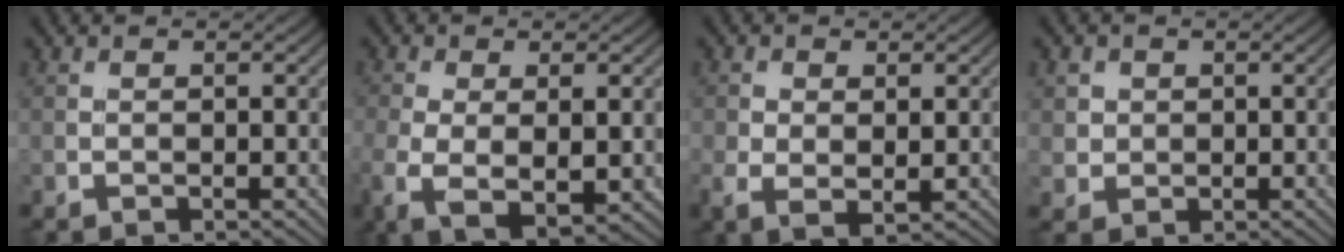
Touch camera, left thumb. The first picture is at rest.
{"total": 7.5, "force": [-1.6, 3.8, 6.3], "torque": [-0.147, -0.029, -0.023]}
{"total": 4.4, "force": [-0.2, 2.7, 3.5], "torque": [-0.080, -0.011, -0.004]}
{"total": 2.9, "force": [0.9, 2.7, 0.7], "torque": [-0.029, -0.009, 0.025]}